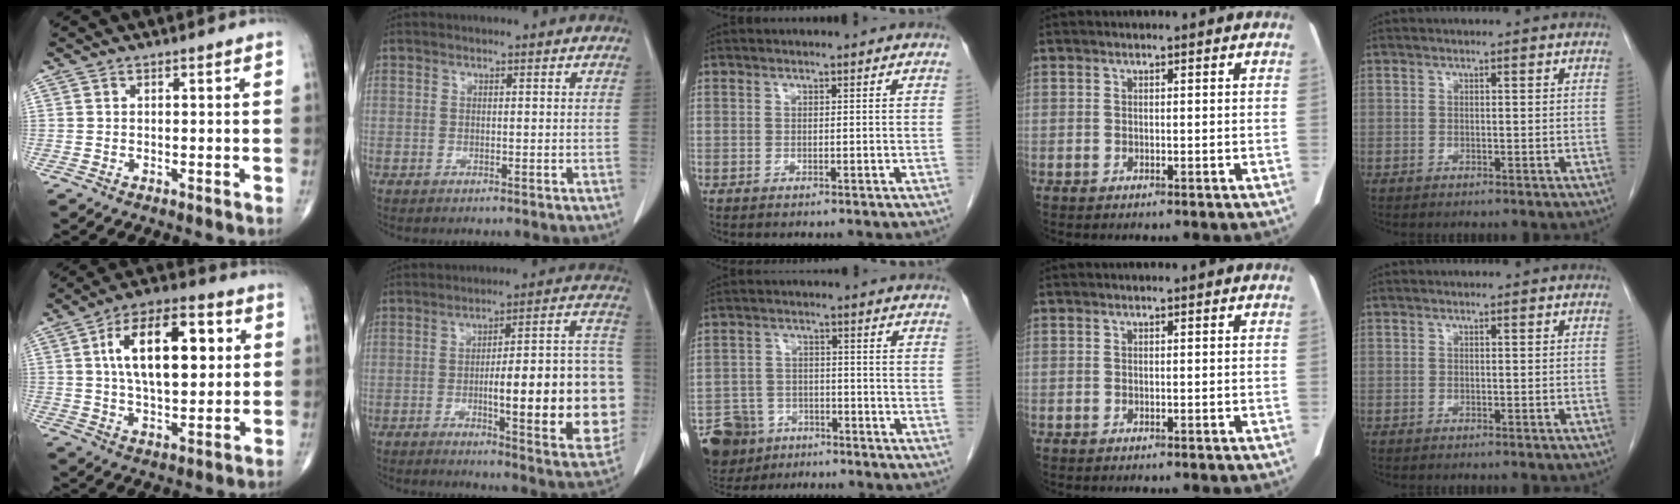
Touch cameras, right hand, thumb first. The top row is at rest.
{"thumb": {"total": 17.8, "force": [3.8, 8.7, 15.0], "torque": [-0.224, 0.008, 0.060]}, "index": {"total": 21.2, "force": [-3.1, 4.0, 20.6], "torque": [-0.201, 0.027, -0.027]}, "middle": {"total": 8.1, "force": [-5.8, 5.4, 1.6], "torque": [-0.040, 0.000, -0.097]}}